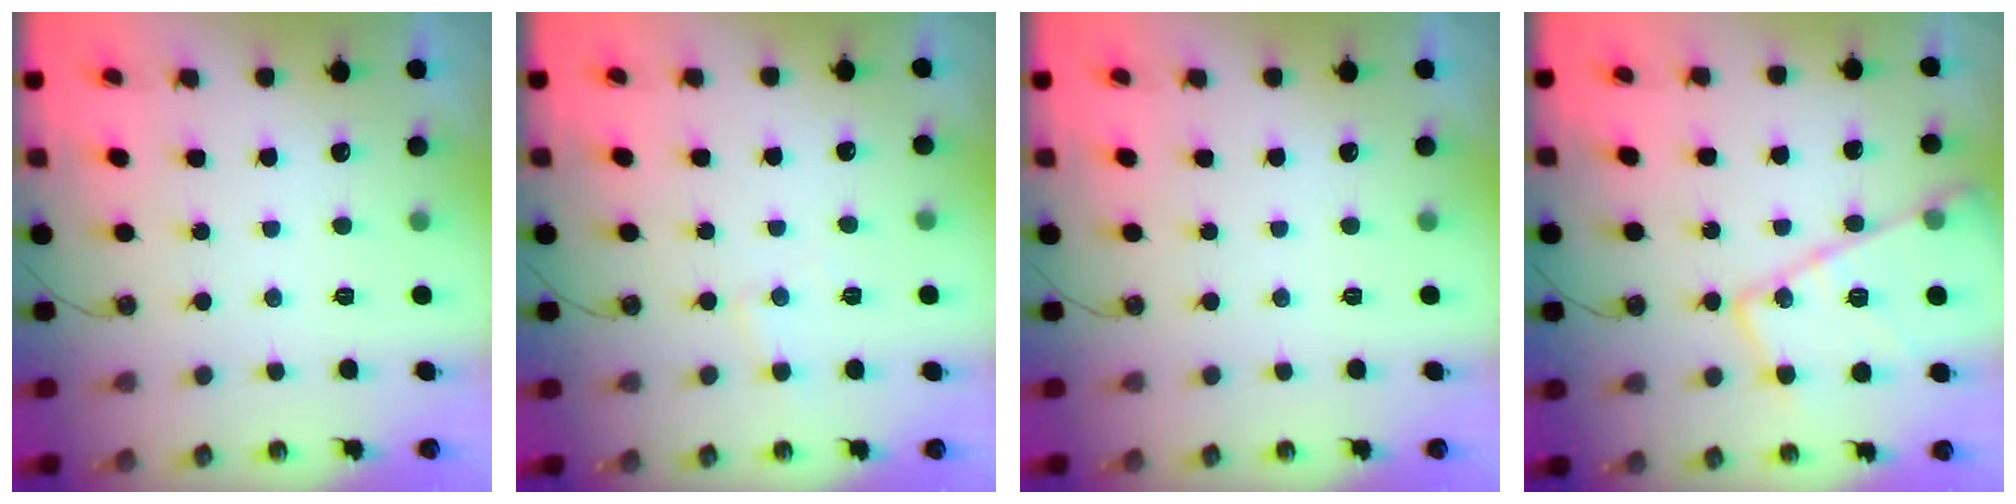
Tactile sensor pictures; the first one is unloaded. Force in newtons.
{"total": 4.4, "press": 4.4, "slide": 0.6}
{"total": 0.0}
{"total": 18.9, "press": 18.8, "slide": 2.0}